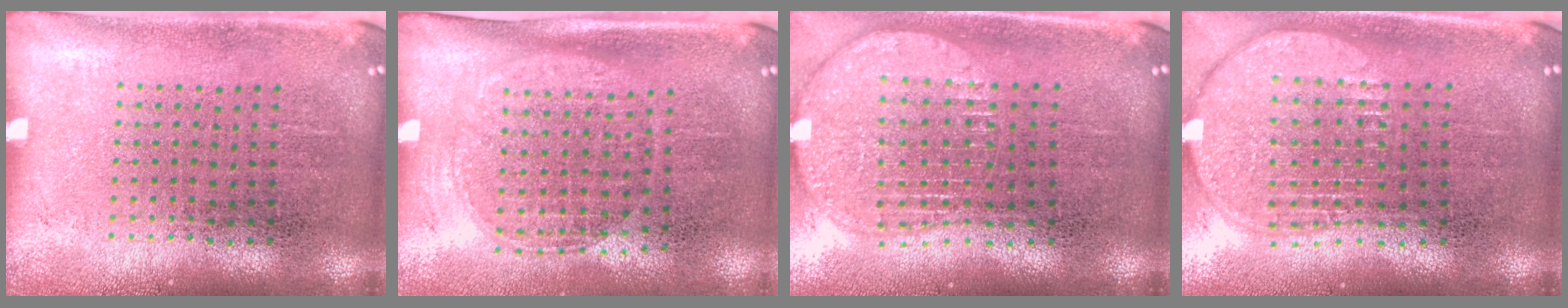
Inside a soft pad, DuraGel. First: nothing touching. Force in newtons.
{"total": 1.5, "press": 1.3, "slide": 0.7}
{"total": 1.9, "press": 1.6, "slide": 1.0}
{"total": 2.0, "press": 1.7, "slide": 1.1}